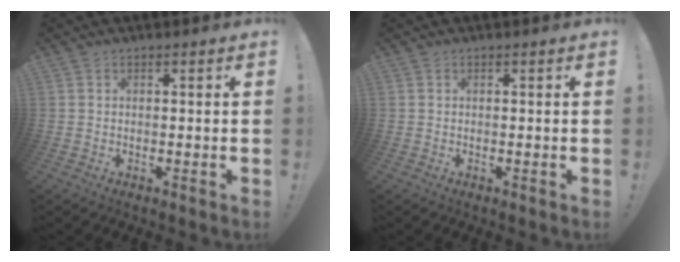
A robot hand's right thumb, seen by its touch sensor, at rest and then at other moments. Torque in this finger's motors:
{"motor_torque": [-0.10, 0.10, 0.00, 0.00, 0.00]}